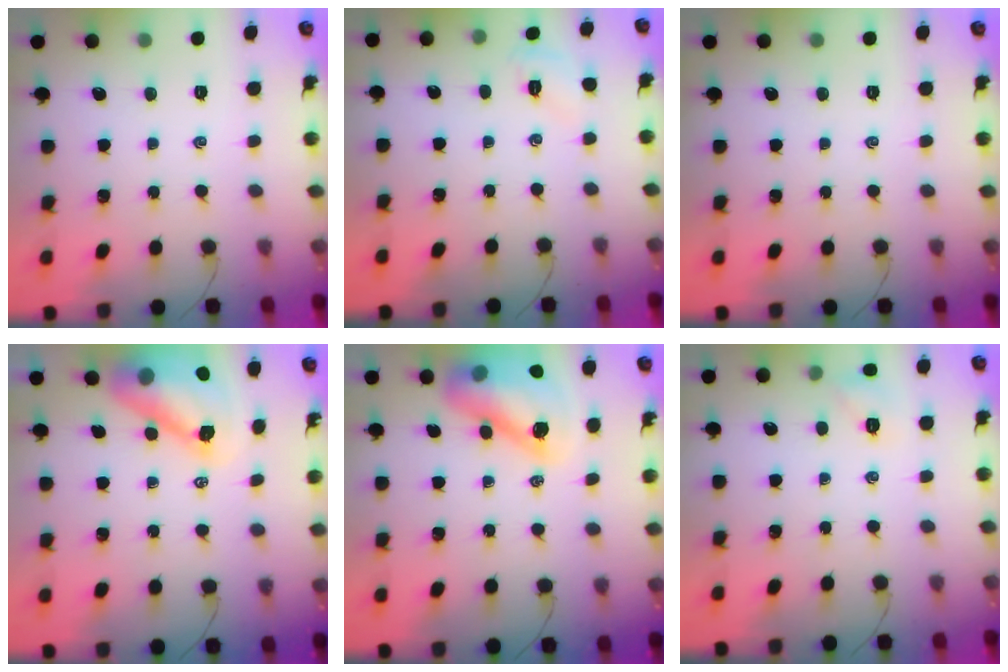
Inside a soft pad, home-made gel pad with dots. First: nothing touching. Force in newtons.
{"total": 3.6, "press": 3.5, "slide": 1.0}
{"total": 0.0}
{"total": 12.5, "press": 11.9, "slide": 4.0}
{"total": 15.5, "press": 14.9, "slide": 4.1}
{"total": 6.5, "press": 6.4, "slide": 1.5}